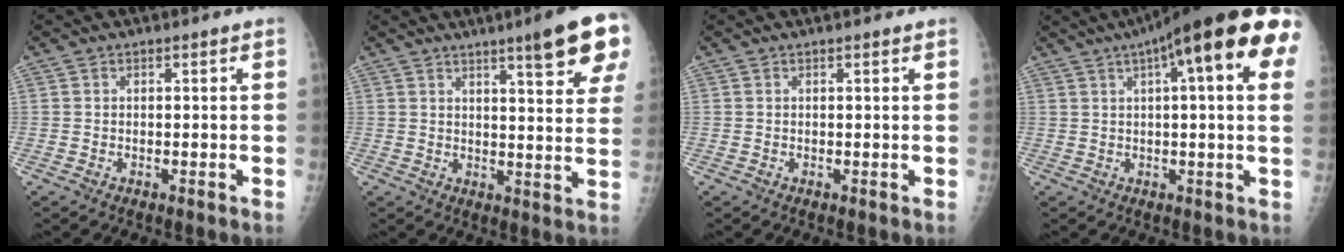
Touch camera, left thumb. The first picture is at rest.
{"total": 12.3, "force": [7.3, 1.6, 9.8], "torque": [-0.110, -0.033, 0.089]}
{"total": 0.9, "force": [0.8, 0.1, 0.5], "torque": [-0.005, 0.000, 0.012]}
{"total": 21.9, "force": [9.1, 4.7, 19.4], "torque": [-0.267, 0.024, 0.118]}